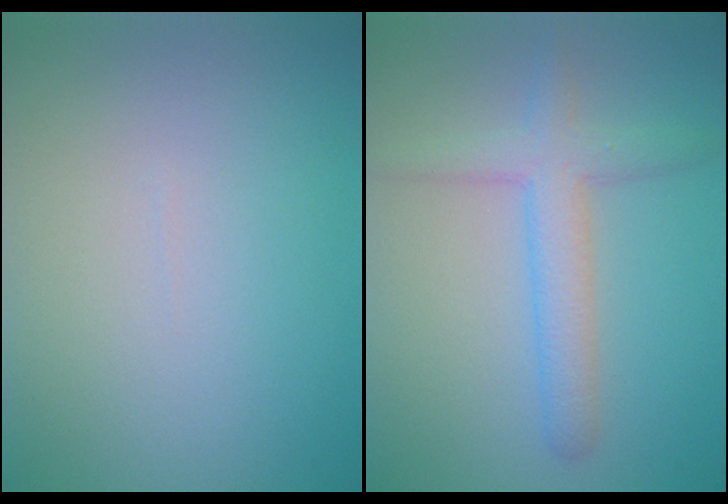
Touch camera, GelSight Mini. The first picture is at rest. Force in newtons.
{"total": 3.7, "press": 3.7, "slide": 0.1}